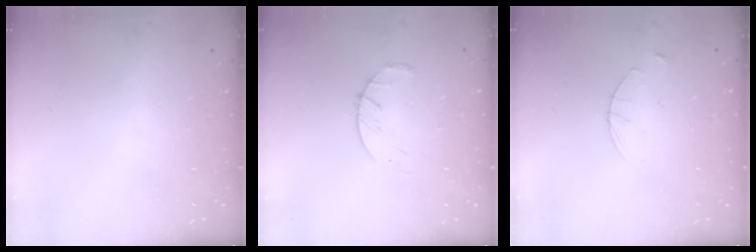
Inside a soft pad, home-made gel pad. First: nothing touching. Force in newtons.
{"total": 4.3, "press": 4.2, "slide": 0.6}
{"total": 3.6, "press": 3.5, "slide": 0.4}